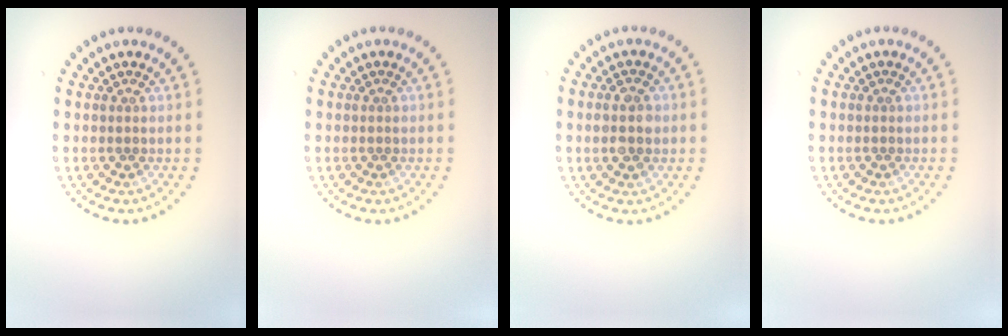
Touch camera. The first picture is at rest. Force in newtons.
{"total": 0.0}
{"total": 2.8, "press": 2.8, "slide": 0.1}
{"total": 0.0}